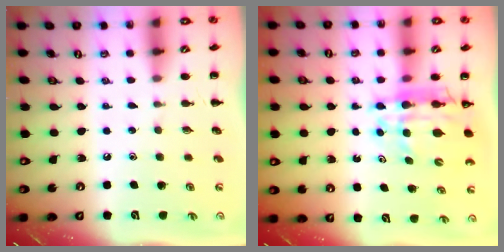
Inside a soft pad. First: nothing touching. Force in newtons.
{"total": 13.1, "press": 12.5, "slide": 3.7}